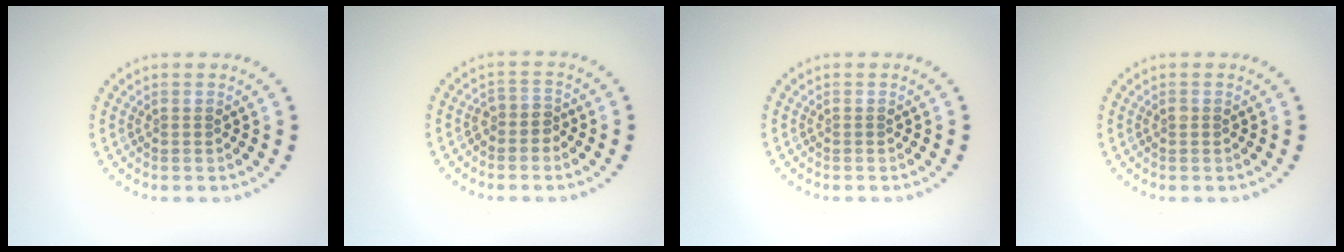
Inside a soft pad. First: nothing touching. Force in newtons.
{"total": 1.6, "press": 1.2, "slide": 1.0}
{"total": 0.0}
{"total": 0.5, "press": 0.5, "slide": 0.1}